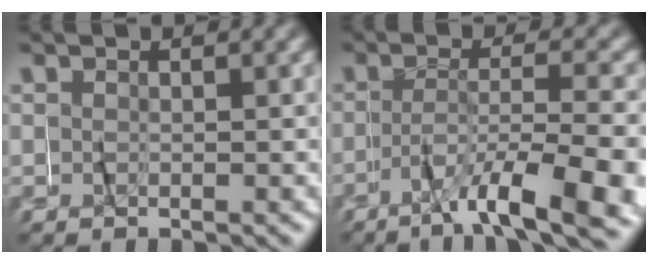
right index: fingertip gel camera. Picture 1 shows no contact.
{"total": 8.3, "force": [-5.8, 0.4, 6.0], "torque": [-0.094, -0.013, -0.086]}